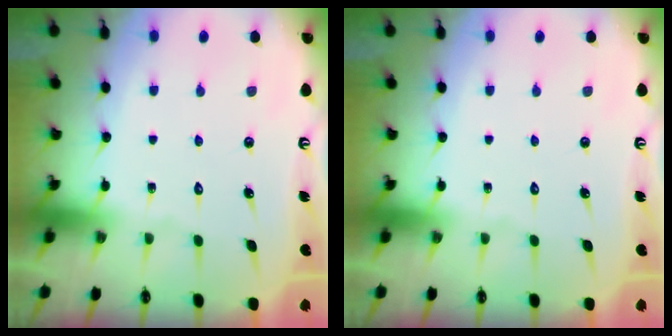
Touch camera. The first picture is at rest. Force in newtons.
{"total": 0.0}